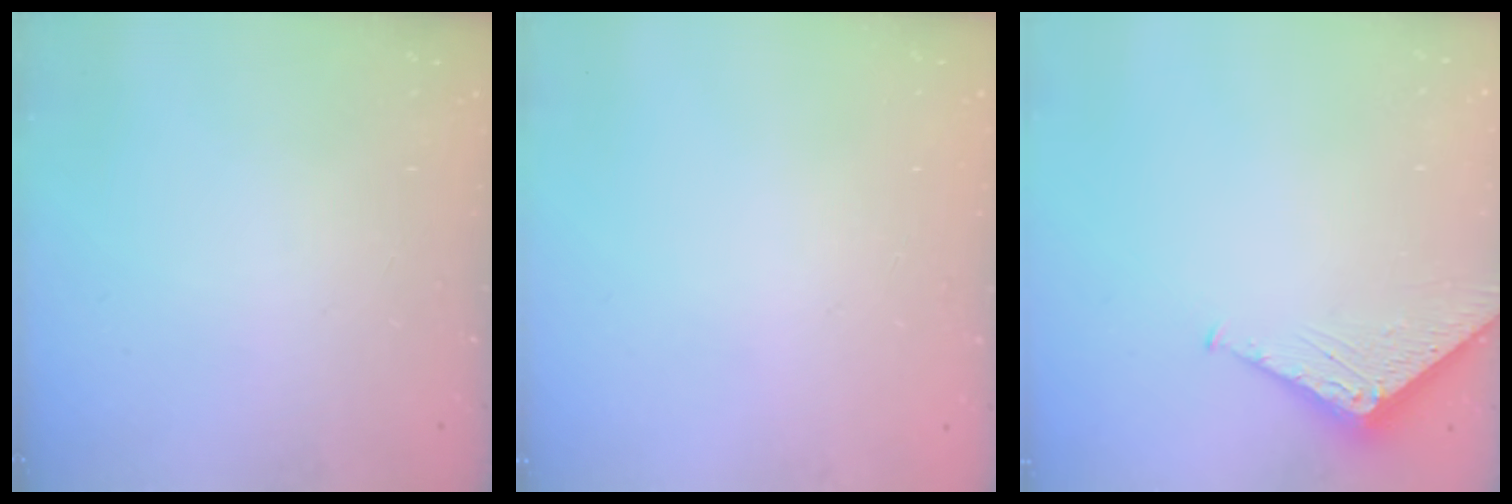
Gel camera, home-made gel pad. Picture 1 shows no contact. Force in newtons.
{"total": 0.0}
{"total": 4.1, "press": 4.1, "slide": 0.4}